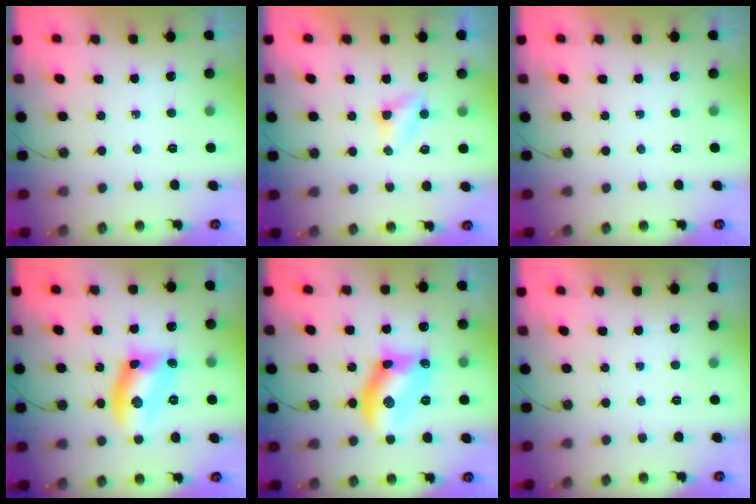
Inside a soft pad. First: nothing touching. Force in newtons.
{"total": 3.7, "press": 3.7, "slide": 0.6}
{"total": 0.0}
{"total": 10.3, "press": 10.3, "slide": 0.2}
{"total": 12.6, "press": 12.6, "slide": 0.4}
{"total": 0.0}